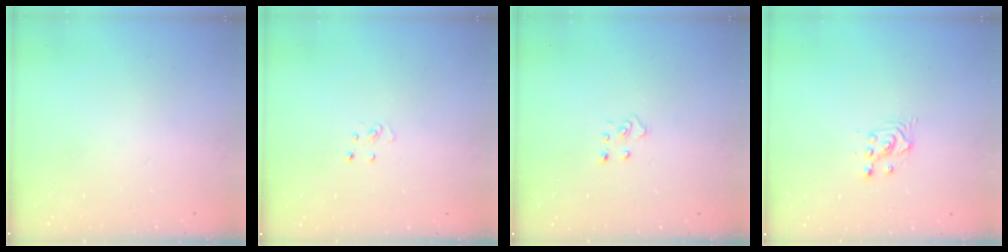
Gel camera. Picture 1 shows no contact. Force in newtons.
{"total": 2.5, "press": 2.5, "slide": 0.3}
{"total": 3.8, "press": 3.8, "slide": 0.4}
{"total": 2.4, "press": 2.4, "slide": 0.2}